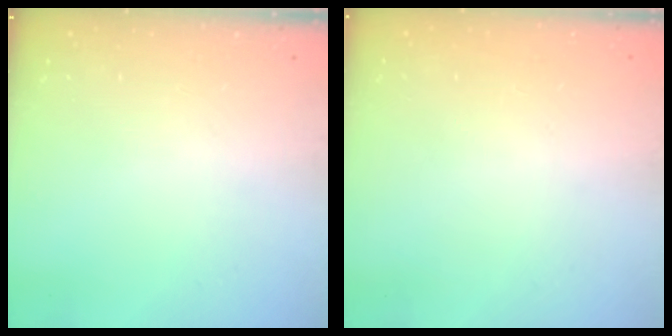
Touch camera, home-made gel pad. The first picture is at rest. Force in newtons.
{"total": 0.0}